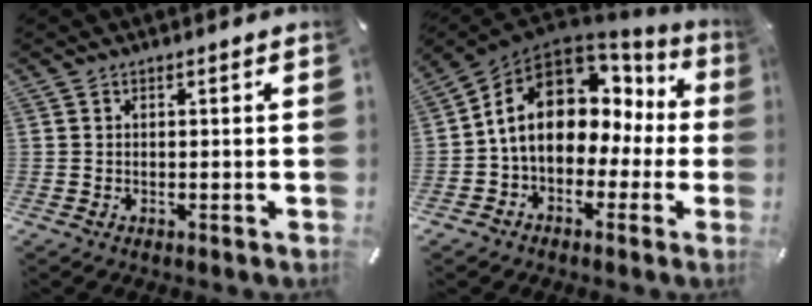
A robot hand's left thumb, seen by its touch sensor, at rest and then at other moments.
{"total": 13.7, "force": [2.6, 10.5, 8.4], "torque": [-0.156, -0.009, 0.045]}